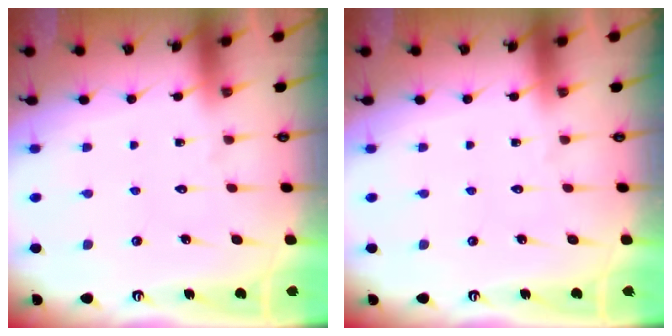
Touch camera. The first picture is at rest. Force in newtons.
{"total": 0.0}